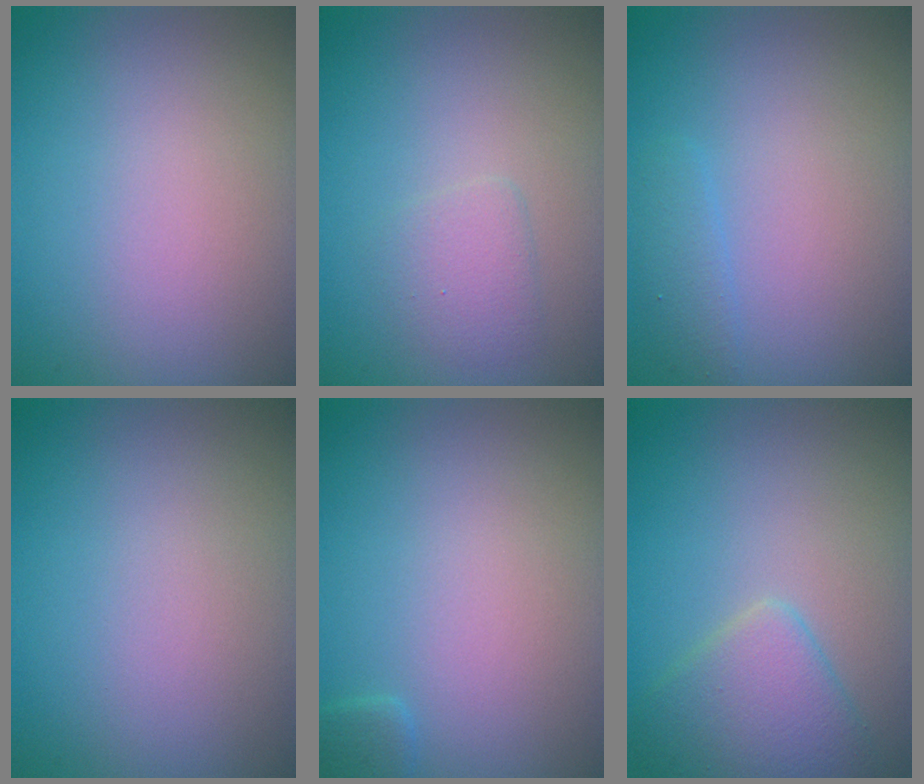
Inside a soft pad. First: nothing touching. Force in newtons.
{"total": 1.6, "press": 1.6, "slide": 0.1}
{"total": 1.2, "press": 1.2, "slide": 0.1}
{"total": 0.0}
{"total": 1.0, "press": 1.0, "slide": 0.1}
{"total": 3.9, "press": 3.9, "slide": 0.2}